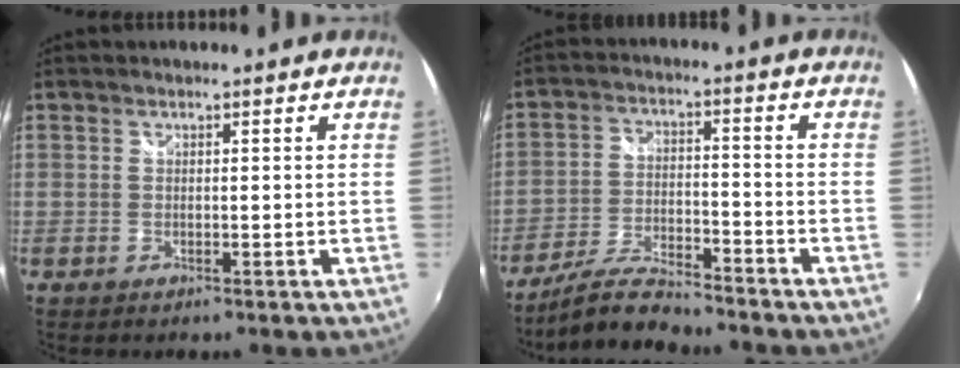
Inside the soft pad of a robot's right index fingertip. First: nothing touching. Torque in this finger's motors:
{"motor_torque": [-1.51, -0.62, -0.77, -0.13]}